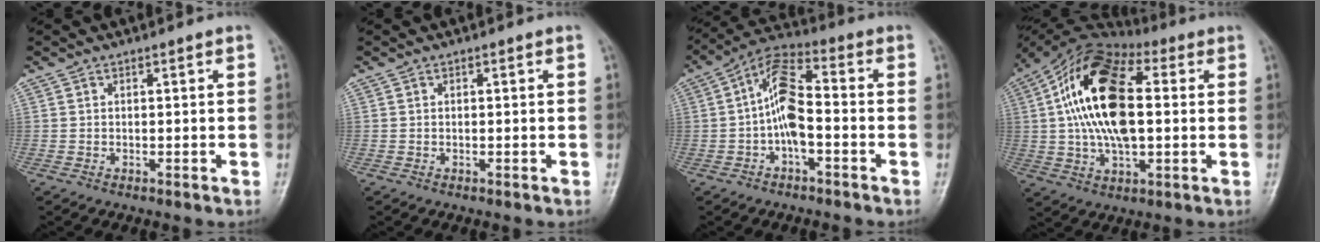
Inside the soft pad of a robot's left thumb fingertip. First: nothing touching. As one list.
[{"total": 0.0}, {"total": 9.7, "force": [-1.3, 4.2, 8.7], "torque": [-0.161, 0.039, -0.036]}, {"total": 19.5, "force": [2.4, 10.0, 16.6], "torque": [-0.311, 0.018, 0.035]}]